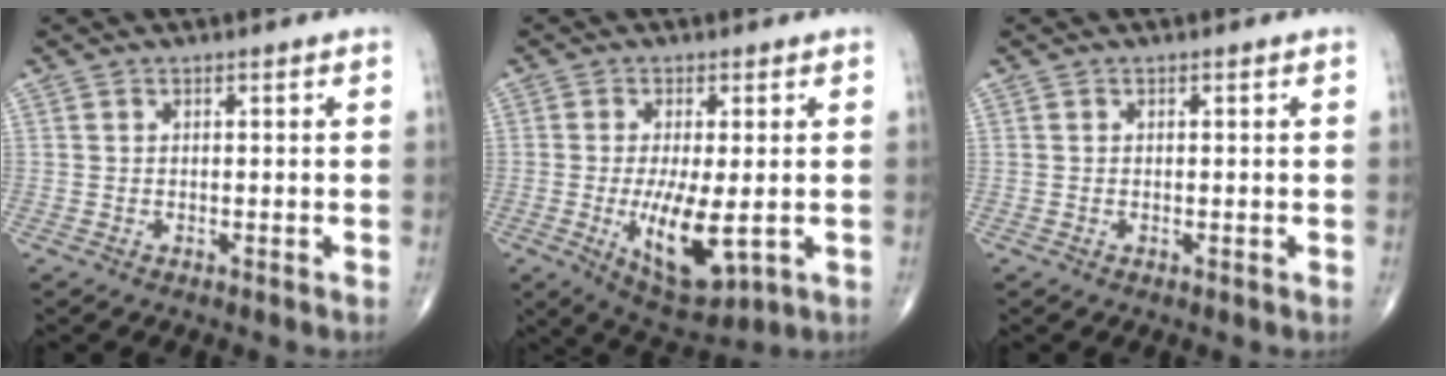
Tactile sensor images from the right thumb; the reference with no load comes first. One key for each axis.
{"total": 11.1, "fx": -1.9, "fy": 4.0, "fz": 10.1, "tx": -0.171, "ty": -0.025, "tz": -0.018}
{"total": 0.0}